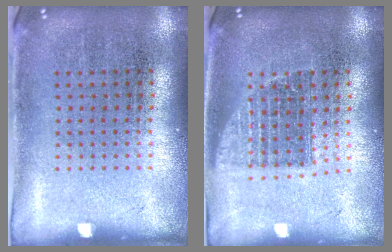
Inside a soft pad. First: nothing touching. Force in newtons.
{"total": 1.3, "press": 1.1, "slide": 0.8}